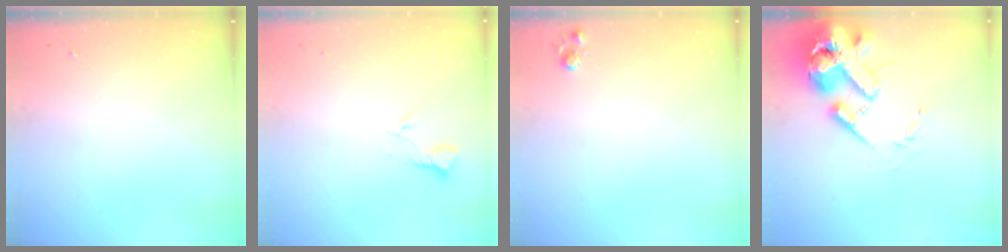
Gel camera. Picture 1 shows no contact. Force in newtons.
{"total": 2.7, "press": 2.7, "slide": 0.3}
{"total": 5.1, "press": 5.0, "slide": 0.5}
{"total": 20.8, "press": 20.5, "slide": 3.5}